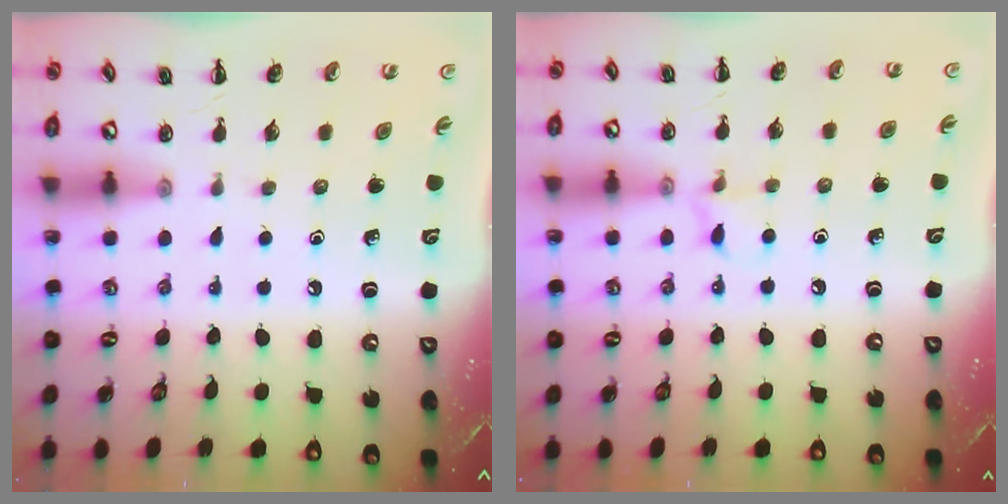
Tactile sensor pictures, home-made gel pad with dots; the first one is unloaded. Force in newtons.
{"total": 5.1, "press": 4.8, "slide": 1.7}